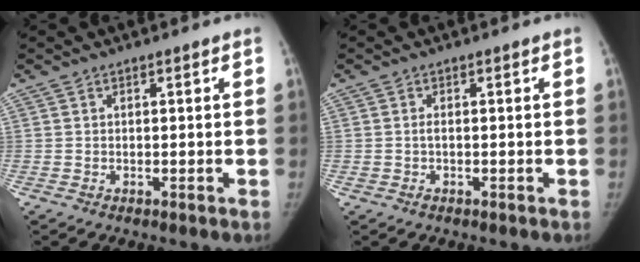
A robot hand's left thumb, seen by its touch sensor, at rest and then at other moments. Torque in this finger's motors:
{"motor_torque": [-0.01, 0.01, 0.01, 0.00, 0.02]}